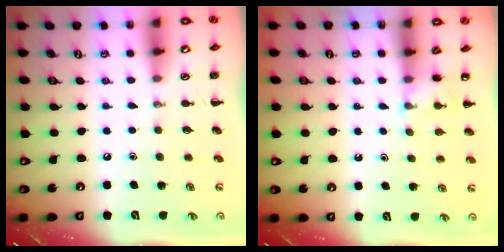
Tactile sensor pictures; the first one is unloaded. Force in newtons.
{"total": 4.8, "press": 4.6, "slide": 1.3}